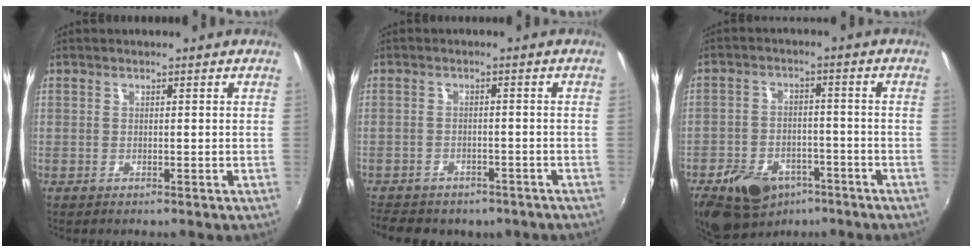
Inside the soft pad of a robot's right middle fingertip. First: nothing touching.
{"total": 9.9, "force": [-7.4, 5.2, 3.9], "torque": [-0.101, -0.014, -0.098]}
{"total": 14.7, "force": [-9.5, 8.8, 7.0], "torque": [-0.163, 0.001, -0.139]}